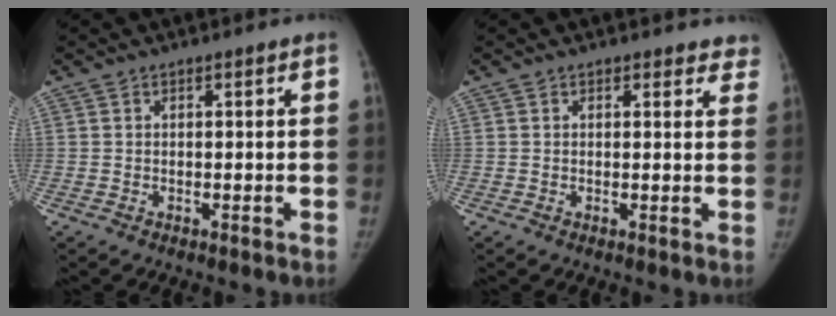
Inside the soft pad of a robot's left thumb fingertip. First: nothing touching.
{"total": 4.0, "force": [3.5, 1.8, 0.6], "torque": [0.036, -0.015, 0.020]}